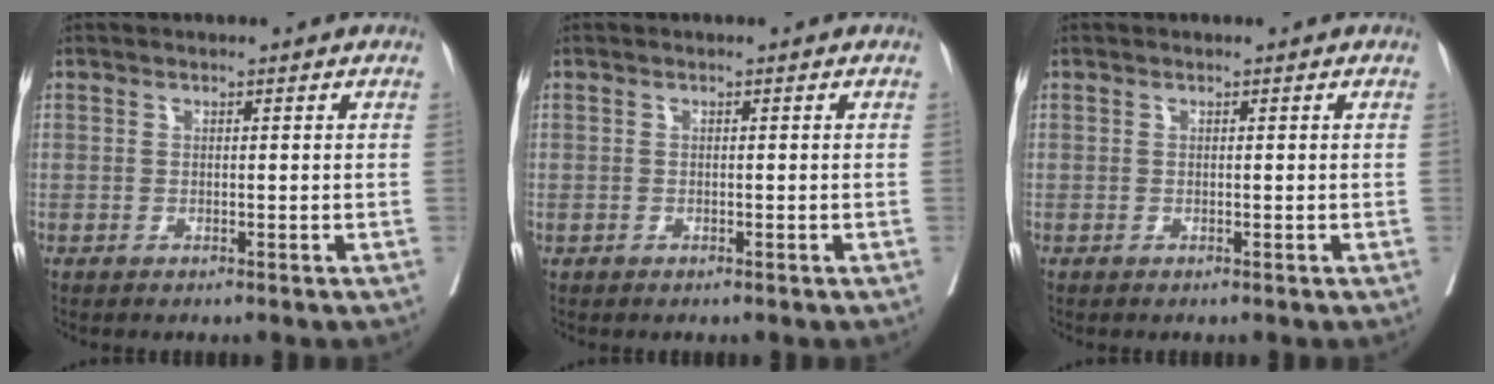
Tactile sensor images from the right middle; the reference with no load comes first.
{"total": 0.0}
{"total": 0.0}